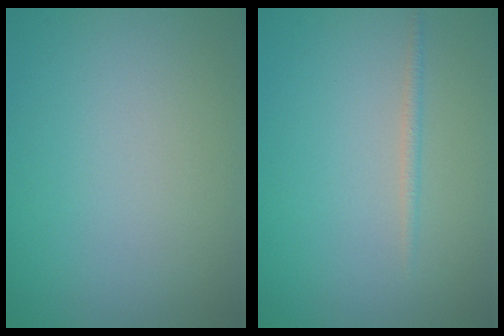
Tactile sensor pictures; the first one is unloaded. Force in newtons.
{"total": 0.8, "press": 0.8, "slide": 0.0}